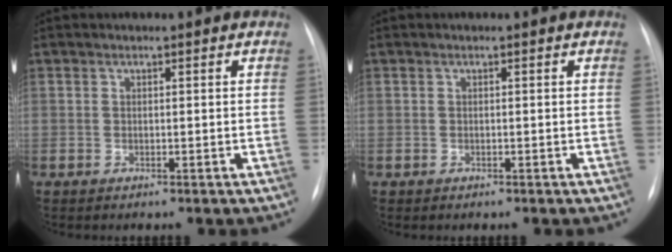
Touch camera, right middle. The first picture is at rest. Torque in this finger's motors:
{"motor_torque": [-0.39, -0.03, 0.01, 0.00]}